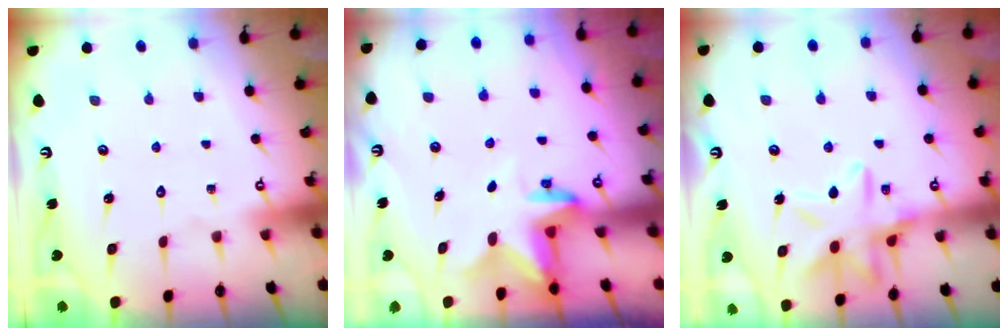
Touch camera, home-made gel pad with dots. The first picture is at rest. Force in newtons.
{"total": 2.7, "press": 2.6, "slide": 0.6}
{"total": 13.4, "press": 13.3, "slide": 0.8}